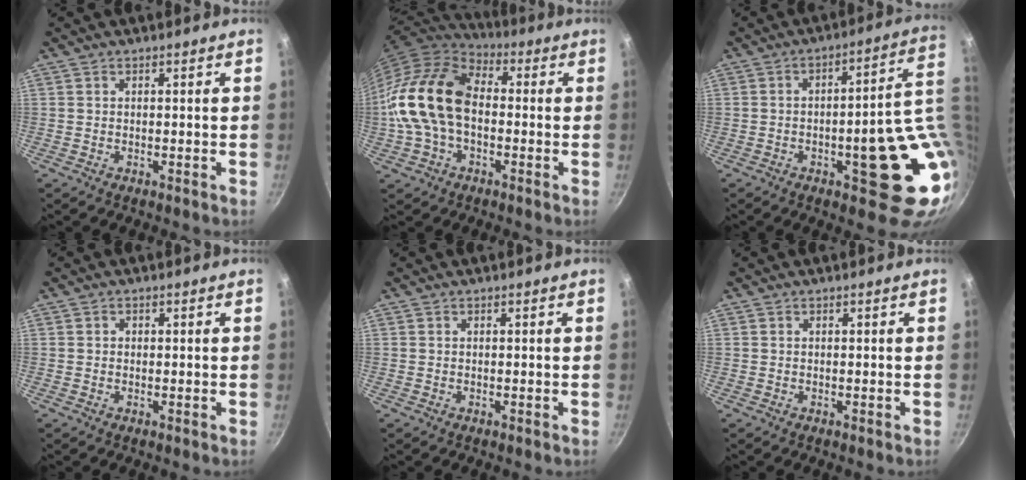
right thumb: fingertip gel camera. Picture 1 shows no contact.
{"total": 16.9, "force": [-1.2, 11.4, 12.4], "torque": [-0.220, 0.039, -0.037]}
{"total": 18.2, "force": [-0.8, 6.3, 17.0], "torque": [-0.170, 0.004, 0.000]}
{"total": 0.5, "force": [0.0, 0.5, 0.1], "torque": [0.003, 0.002, 0.000]}
{"total": 0.0}
{"total": 0.0}